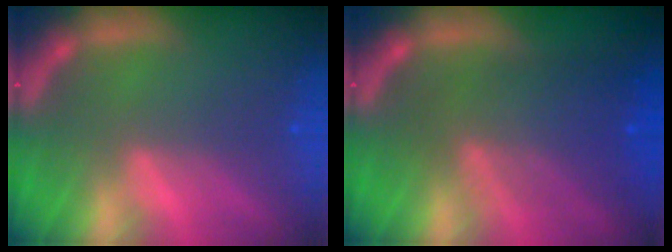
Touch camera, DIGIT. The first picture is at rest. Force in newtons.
{"total": 7.0}